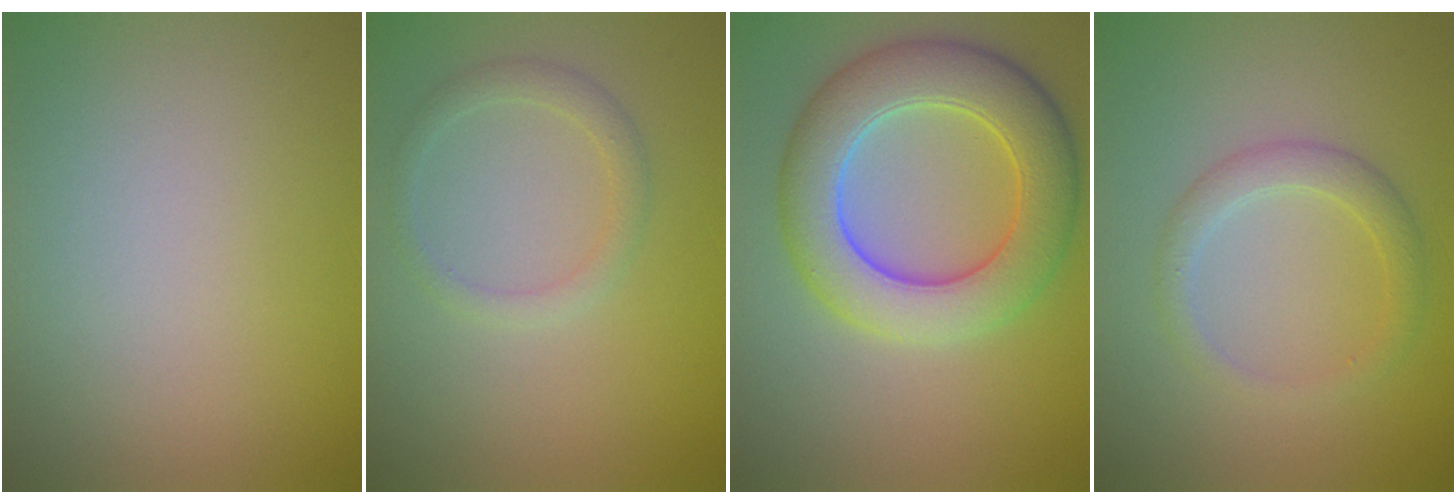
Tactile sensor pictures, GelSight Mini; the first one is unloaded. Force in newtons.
{"total": 1.8, "press": 1.8, "slide": 0.2}
{"total": 8.4, "press": 8.4, "slide": 0.5}
{"total": 2.3, "press": 2.3, "slide": 0.1}